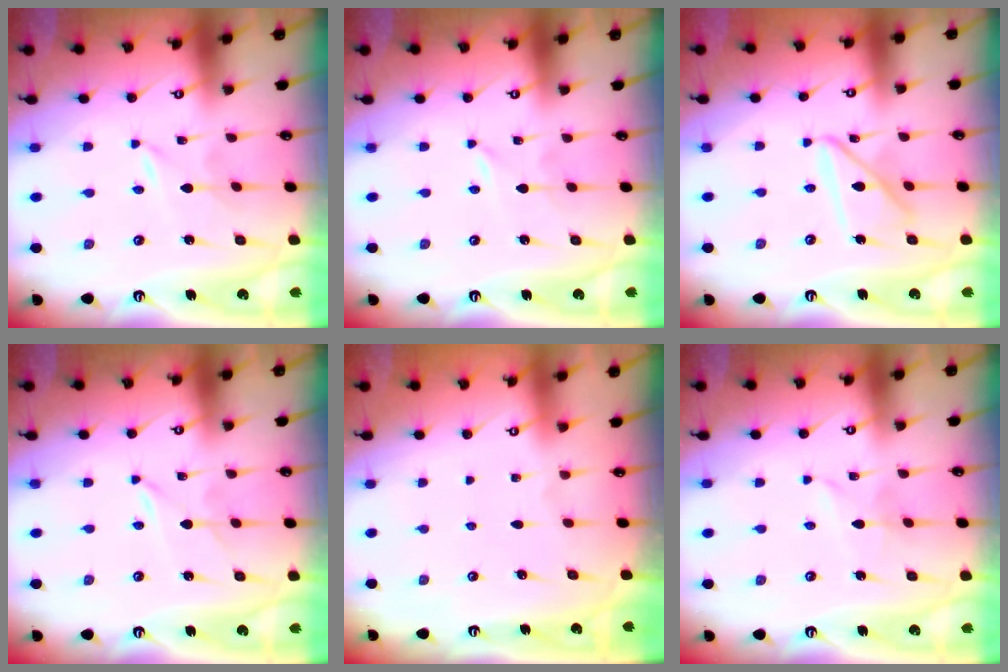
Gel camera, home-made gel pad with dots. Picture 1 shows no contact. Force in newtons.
{"total": 0.0}
{"total": 11.5, "press": 11.5, "slide": 1.1}
{"total": 1.1, "press": 1.1, "slide": 0.1}
{"total": 0.0}
{"total": 1.8, "press": 1.8, "slide": 0.2}